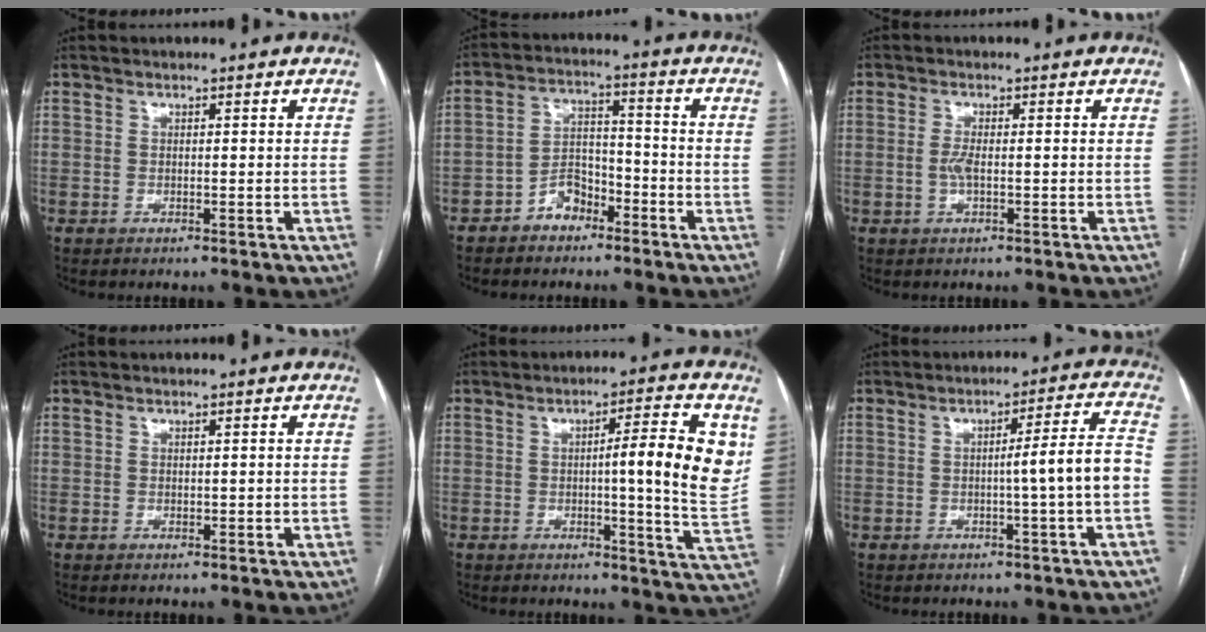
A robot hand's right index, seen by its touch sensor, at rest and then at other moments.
{"total": 6.0, "force": [-3.9, 3.6, 2.8], "torque": [-0.052, 0.022, -0.070]}
{"total": 2.0, "force": [-0.3, 0.4, 1.9], "torque": [-0.046, 0.001, -0.005]}
{"total": 0.0}
{"total": 11.7, "force": [2.1, 0.3, 11.5], "torque": [-0.149, -0.001, 0.024]}
{"total": 6.8, "force": [-1.3, -1.0, 6.6], "torque": [-0.092, 0.011, -0.018]}